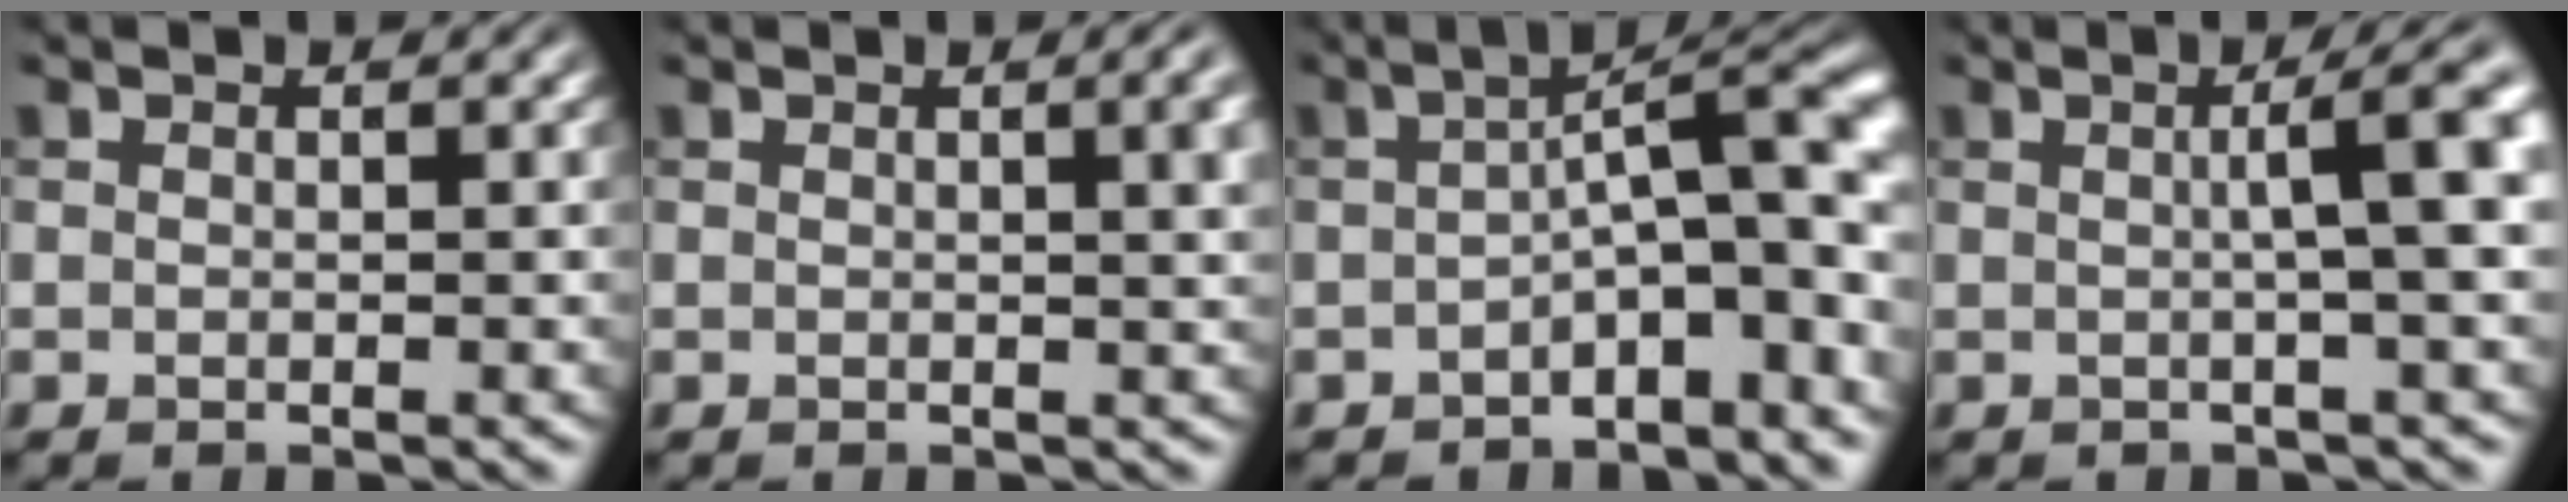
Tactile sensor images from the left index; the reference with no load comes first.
{"total": 3.6, "force": [0.9, 1.3, 3.2], "torque": [-0.023, 0.011, 0.011]}
{"total": 8.0, "force": [-1.5, 2.3, 7.5], "torque": [-0.099, 0.016, -0.032]}
{"total": 6.5, "force": [0.9, 1.2, 6.3], "torque": [-0.072, 0.016, 0.010]}